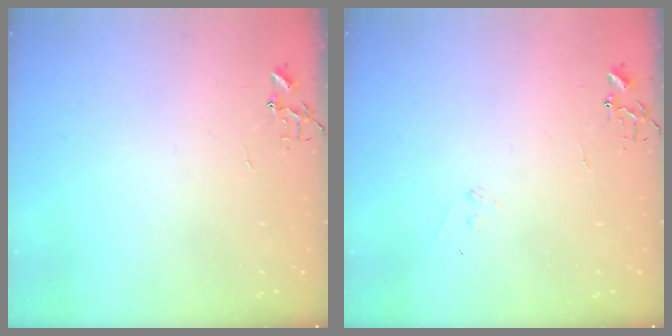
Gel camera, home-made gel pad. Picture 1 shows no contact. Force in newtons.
{"total": 7.1, "press": 7.1, "slide": 0.7}